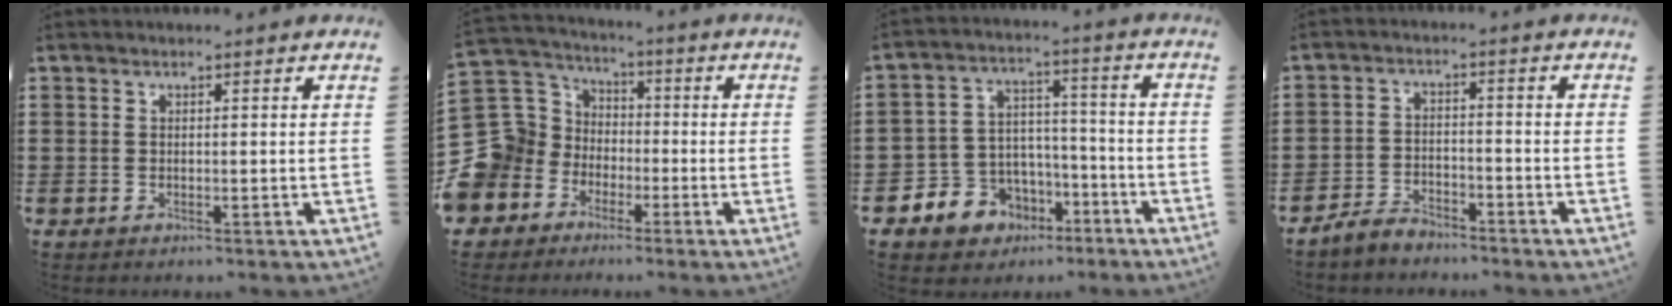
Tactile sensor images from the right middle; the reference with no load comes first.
{"total": 12.1, "force": [-2.9, 11.4, 2.6], "torque": [-0.133, -0.006, -0.049]}
{"total": 6.5, "force": [-3.8, 5.2, 0.2], "torque": [-0.031, 0.012, -0.073]}
{"total": 3.6, "force": [-3.5, 0.9, 0.5], "torque": [-0.019, 0.007, -0.074]}